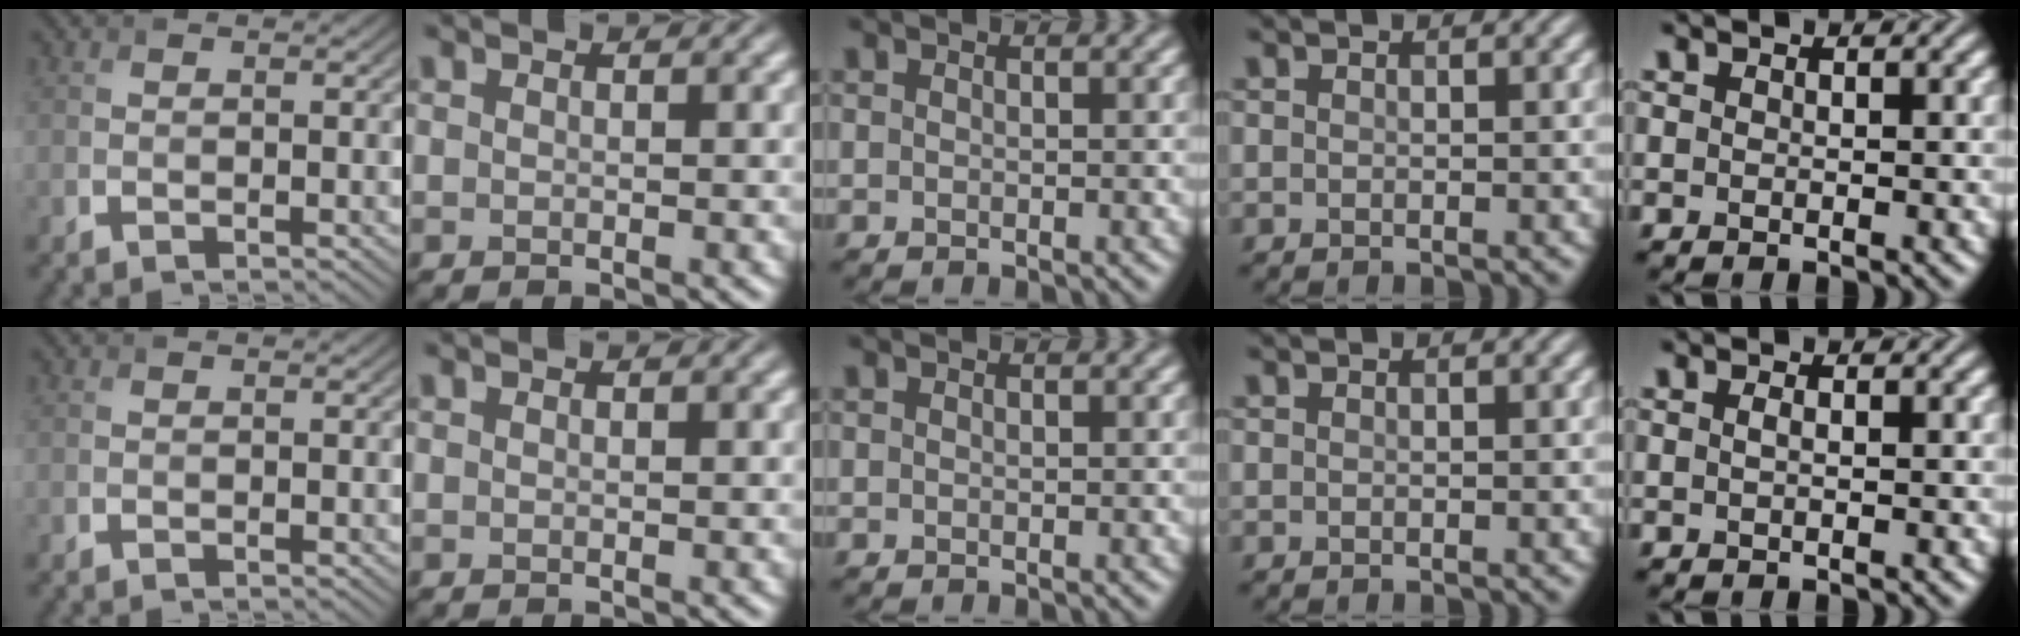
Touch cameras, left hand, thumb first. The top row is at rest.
{"little": {"total": 0.5, "force": [0.0, 0.2, 0.5], "torque": [-0.012, 0.003, 0.001]}}